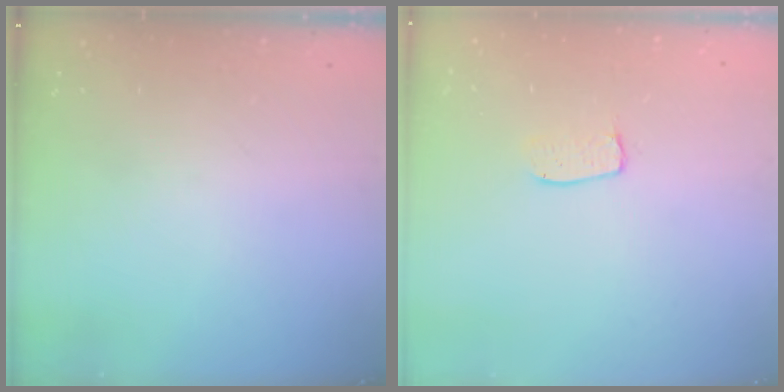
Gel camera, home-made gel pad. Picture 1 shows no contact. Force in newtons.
{"total": 4.8, "press": 4.8, "slide": 0.3}